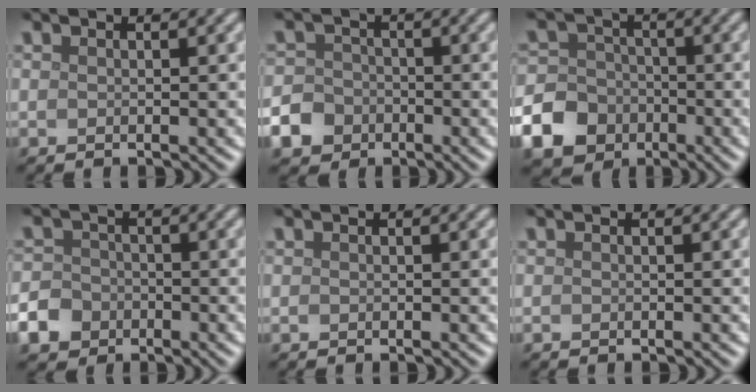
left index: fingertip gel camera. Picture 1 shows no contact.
{"total": 5.7, "force": [-3.1, 4.6, 1.4], "torque": [-0.021, -0.016, -0.068]}
{"total": 9.6, "force": [-4.6, 8.0, 2.8], "torque": [-0.062, -0.032, -0.111]}
{"total": 4.8, "force": [-2.6, 3.9, 1.3], "torque": [-0.014, -0.014, -0.057]}
{"total": 0.0}
{"total": 0.0}